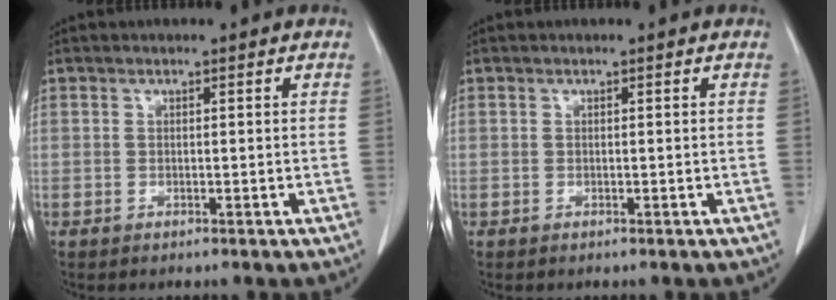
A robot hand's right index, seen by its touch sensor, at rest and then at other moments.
{"total": 0.0}